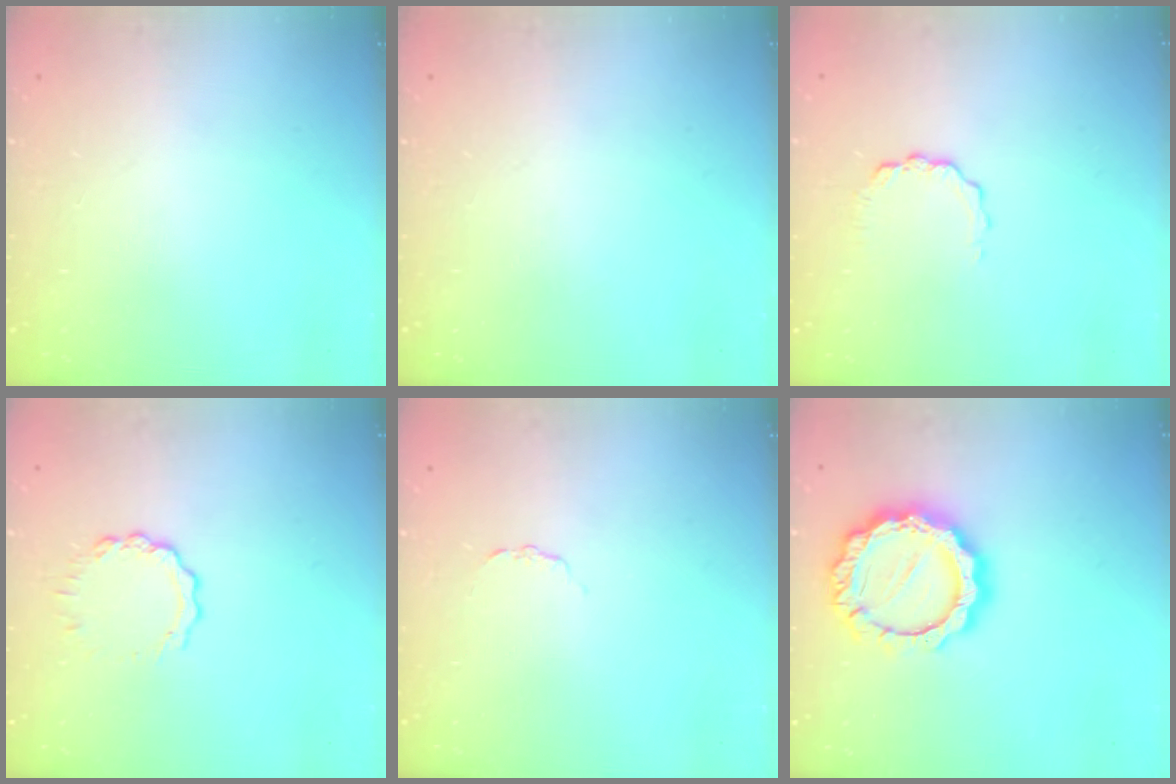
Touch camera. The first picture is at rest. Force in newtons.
{"total": 0.0}
{"total": 3.8, "press": 3.7, "slide": 0.4}
{"total": 4.2, "press": 4.2, "slide": 0.5}
{"total": 2.0, "press": 2.0, "slide": 0.3}
{"total": 13.8, "press": 13.8, "slide": 0.9}